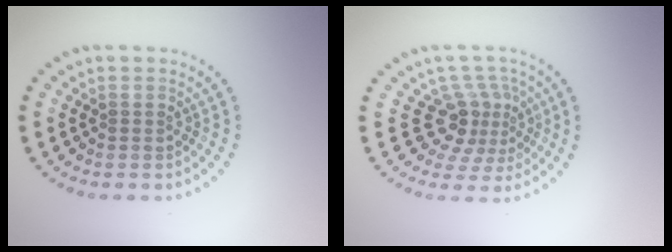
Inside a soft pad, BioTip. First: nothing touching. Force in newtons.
{"total": 3.8, "press": 2.7, "slide": 2.8}